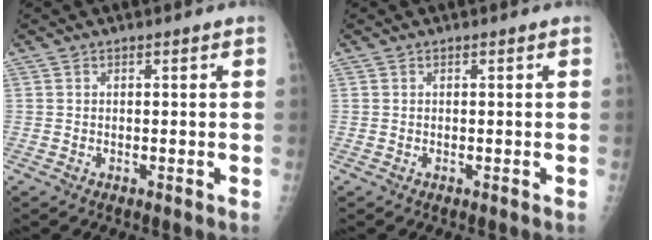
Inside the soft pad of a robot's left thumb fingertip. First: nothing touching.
{"total": 0.0}